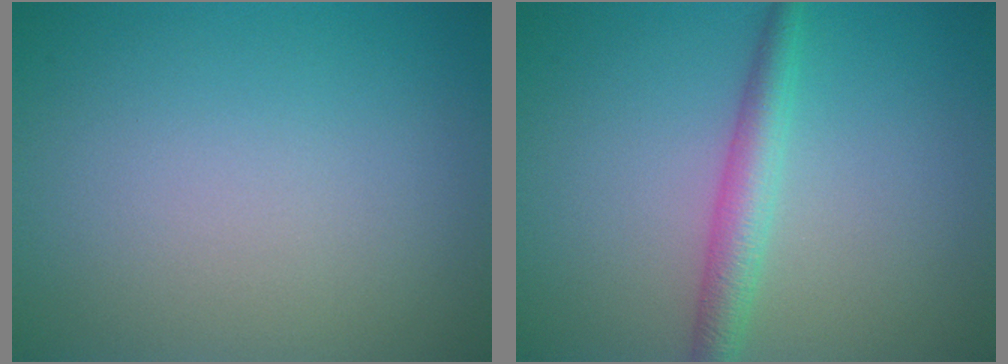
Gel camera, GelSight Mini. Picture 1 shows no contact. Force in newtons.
{"total": 2.9, "press": 2.9, "slide": 0.0}